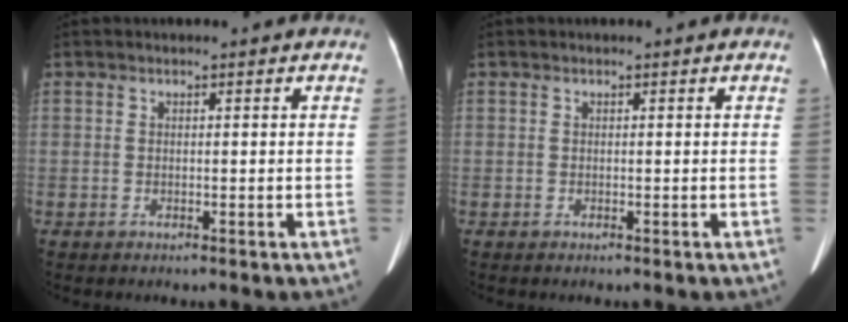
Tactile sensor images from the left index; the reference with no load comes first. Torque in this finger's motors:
{"motor_torque": [-0.06, -0.04, 0.00, 0.00]}